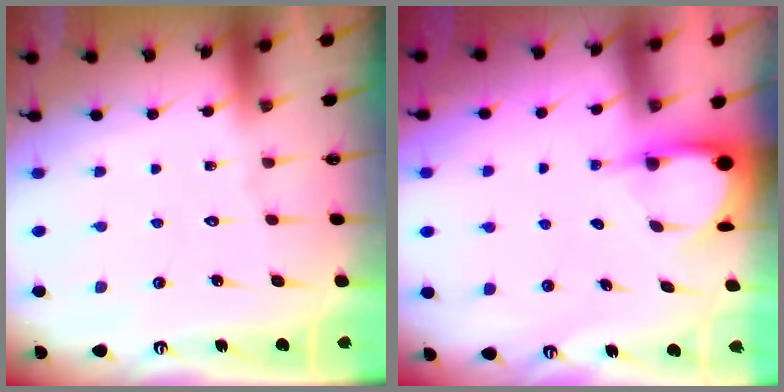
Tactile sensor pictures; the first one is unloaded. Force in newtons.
{"total": 3.7, "press": 3.7, "slide": 0.2}